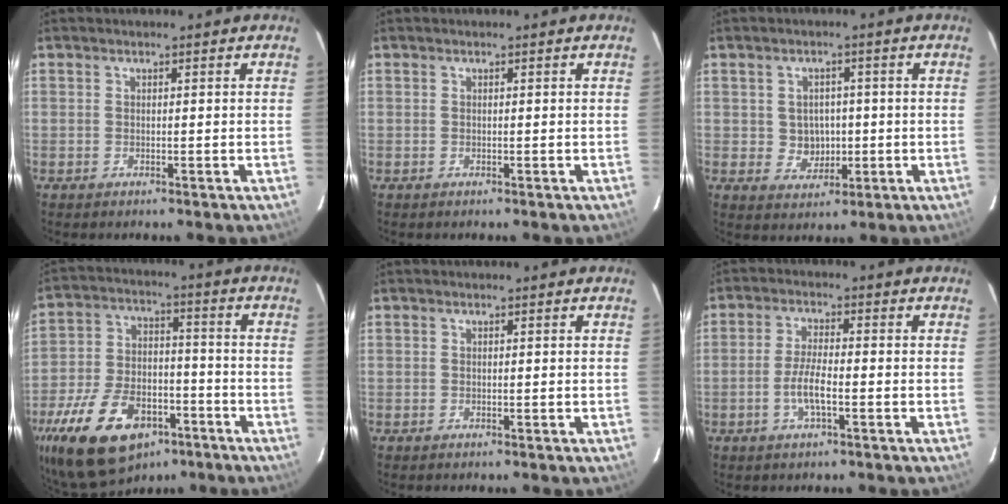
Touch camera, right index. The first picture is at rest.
{"total": 0.0}
{"total": 4.8, "force": [-0.1, 4.6, 1.5], "torque": [-0.032, 0.008, 0.010]}
{"total": 20.8, "force": [-12.2, 12.3, 11.4], "torque": [-0.250, 0.005, -0.189]}
{"total": 0.0}
{"total": 5.0, "force": [-1.9, 1.0, 4.5], "torque": [-0.093, -0.002, -0.037]}